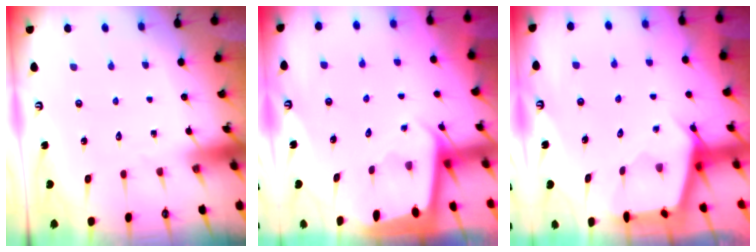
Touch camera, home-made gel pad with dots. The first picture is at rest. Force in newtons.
{"total": 1.8, "press": 1.8, "slide": 0.1}
{"total": 2.7, "press": 2.7, "slide": 0.3}